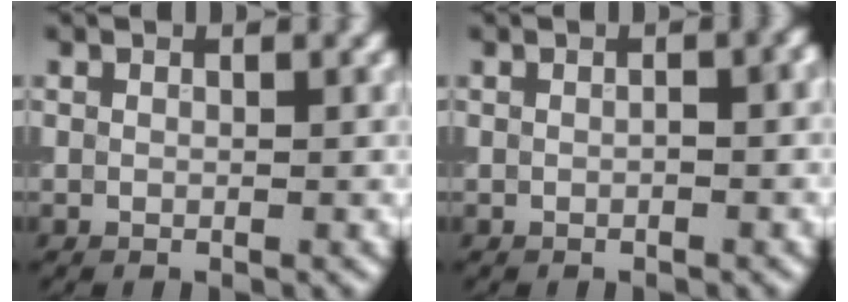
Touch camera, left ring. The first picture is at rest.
{"total": 1.0, "force": [-0.1, 0.3, 1.0], "torque": [-0.016, 0.002, -0.002]}